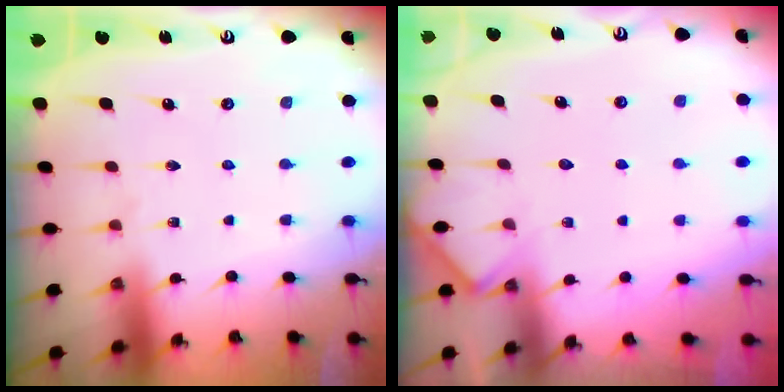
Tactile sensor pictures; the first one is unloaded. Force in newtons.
{"total": 4.8, "press": 4.7, "slide": 0.6}